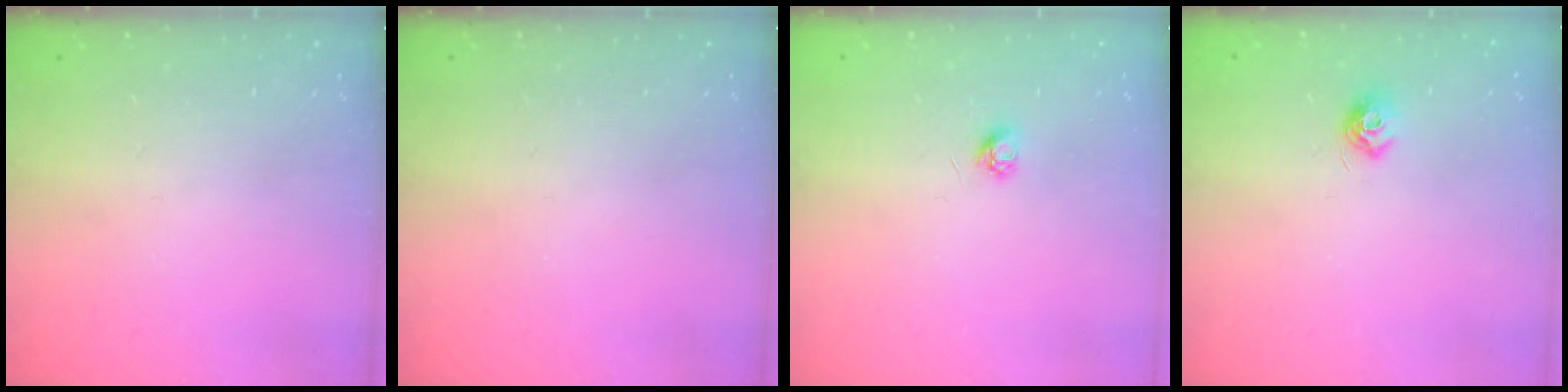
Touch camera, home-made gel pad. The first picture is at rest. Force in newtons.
{"total": 0.0}
{"total": 3.7, "press": 3.7, "slide": 0.3}
{"total": 7.2, "press": 7.2, "slide": 0.5}